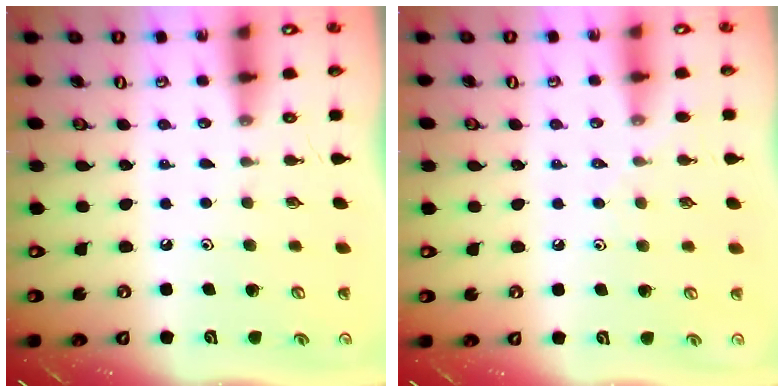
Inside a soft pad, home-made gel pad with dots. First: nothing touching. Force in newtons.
{"total": 4.6, "press": 4.5, "slide": 0.9}